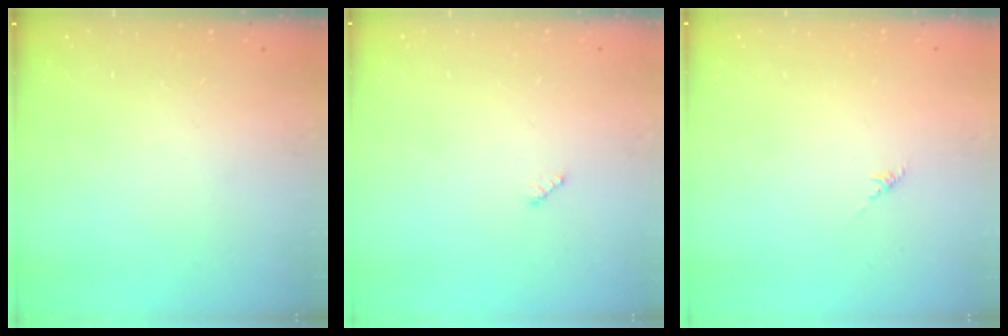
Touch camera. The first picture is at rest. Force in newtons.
{"total": 2.9, "press": 2.9, "slide": 0.4}
{"total": 0.6, "press": 0.4, "slide": 0.4}